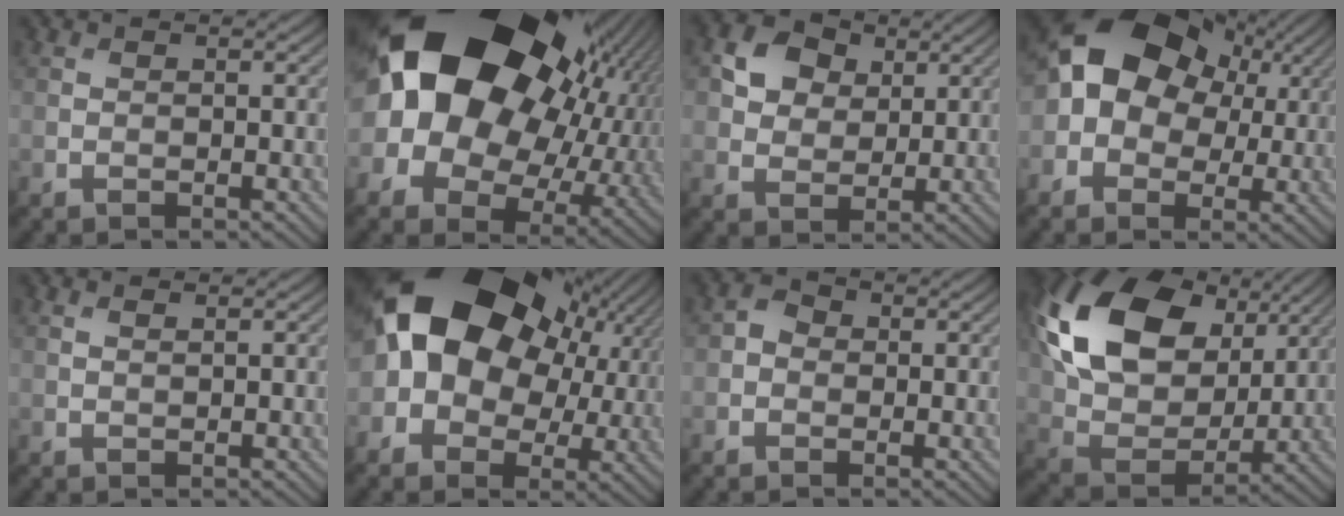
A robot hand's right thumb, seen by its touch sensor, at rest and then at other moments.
{"total": 23.1, "force": [6.7, 16.8, 14.3], "torque": [-0.311, -0.013, 0.147]}
{"total": 6.2, "force": [2.6, 4.8, 2.9], "torque": [-0.066, 0.004, 0.035]}
{"total": 13.3, "force": [2.4, 10.6, 7.6], "torque": [-0.152, 0.017, 0.024]}
{"total": 0.7, "force": [0.6, 0.1, 0.4], "torque": [-0.009, 0.000, 0.011]}
{"total": 18.8, "force": [3.7, 13.6, 12.4], "torque": [-0.218, 0.008, 0.070]}
{"total": 1.9, "force": [-0.2, 1.6, 0.9], "torque": [-0.017, 0.001, -0.012]}
{"total": 17.9, "force": [6.4, 12.2, 11.5], "torque": [-0.268, 0.015, 0.126]}